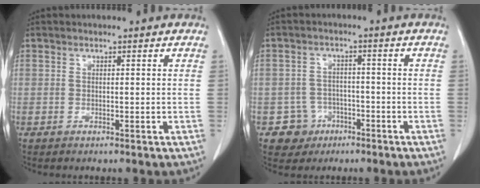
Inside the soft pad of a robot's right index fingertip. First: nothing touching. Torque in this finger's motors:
{"motor_torque": [-0.35, -0.01, -0.85, -0.20]}